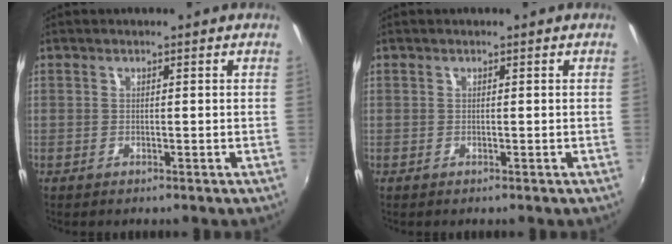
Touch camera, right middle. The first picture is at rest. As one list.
[{"total": 0.0}]